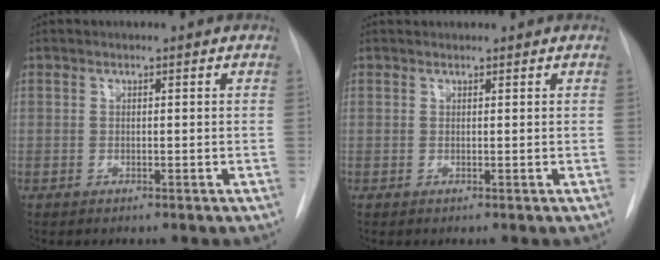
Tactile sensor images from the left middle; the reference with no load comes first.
{"total": 1.5, "force": [1.4, 0.4, 0.2], "torque": [-0.004, 0.024, 0.025]}